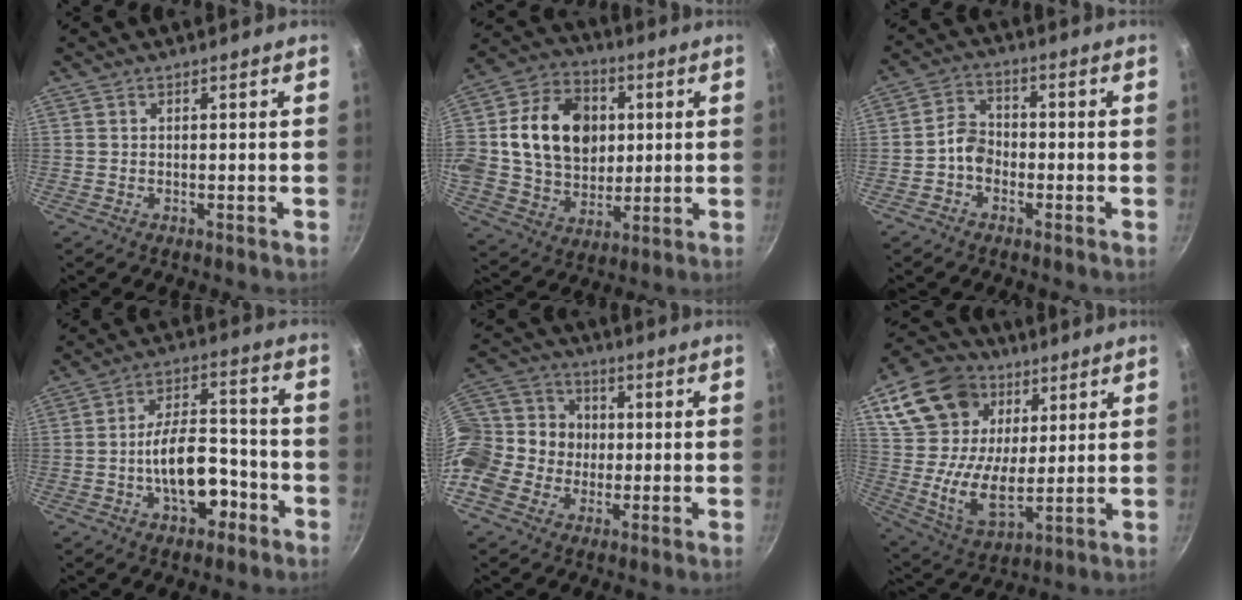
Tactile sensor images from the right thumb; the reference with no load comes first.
{"total": 21.1, "force": [3.0, 16.4, 12.9], "torque": [-0.196, 0.016, 0.049]}
{"total": 4.9, "force": [-1.9, 3.8, 2.6], "torque": [-0.026, 0.026, -0.043]}
{"total": 12.9, "force": [-4.9, 7.0, 9.7], "torque": [-0.124, 0.057, -0.075]}
{"total": 16.6, "force": [-2.2, 14.3, 8.0], "torque": [-0.141, 0.039, -0.048]}
{"total": 20.7, "force": [8.6, 14.5, 11.9], "torque": [-0.208, -0.024, 0.161]}